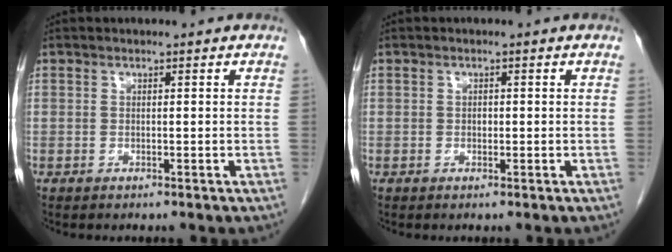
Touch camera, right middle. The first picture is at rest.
{"total": 0.7, "force": [-0.1, 0.5, 0.5], "torque": [-0.008, 0.002, -0.003]}